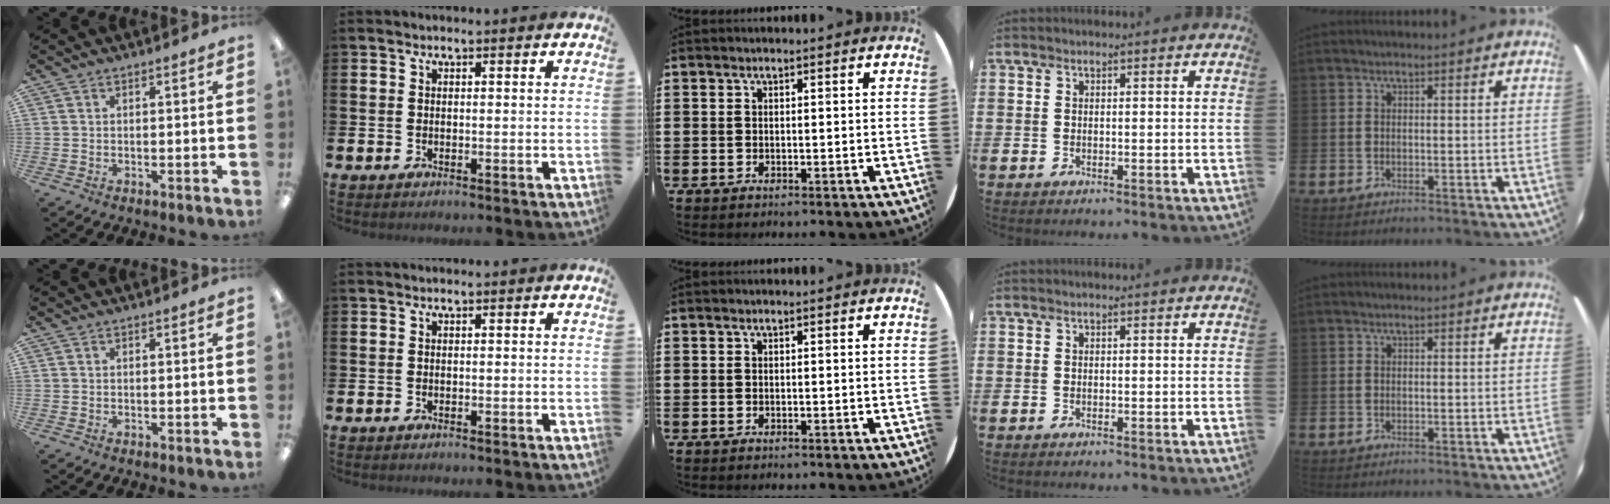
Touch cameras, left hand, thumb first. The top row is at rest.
{}